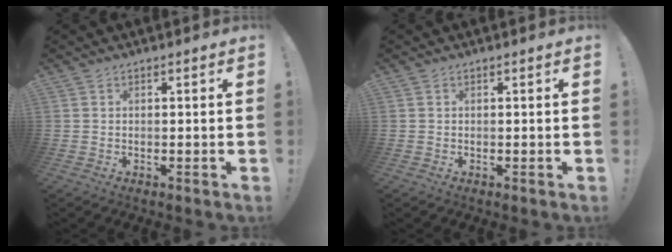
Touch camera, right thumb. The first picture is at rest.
{"total": 0.0}